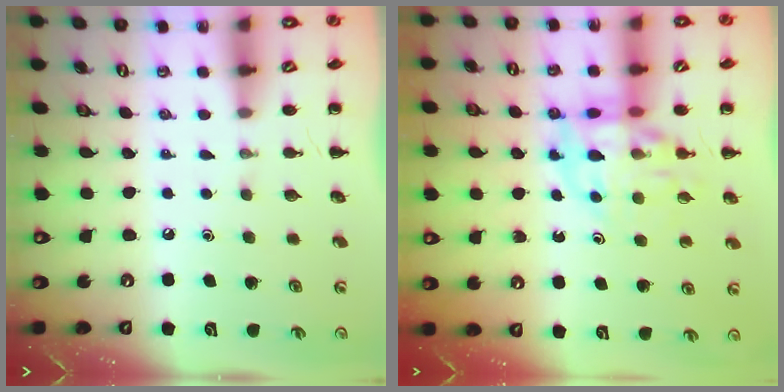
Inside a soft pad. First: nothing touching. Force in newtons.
{"total": 11.9, "press": 11.5, "slide": 3.1}